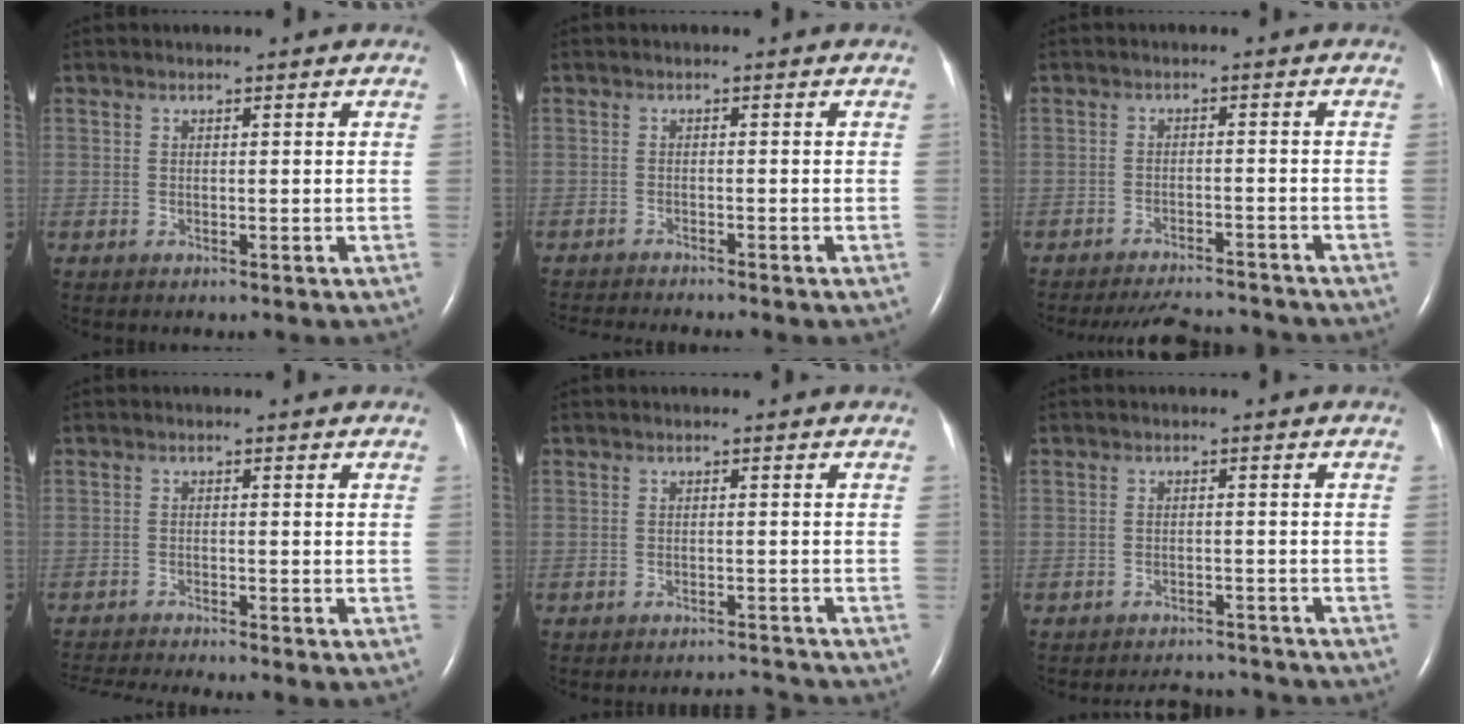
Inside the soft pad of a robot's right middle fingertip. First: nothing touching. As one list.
[{"total": 5.6, "force": [-5.2, -0.6, 1.9], "torque": [-0.020, -0.014, -0.080]}, {"total": 8.6, "force": [-8.3, 1.3, 1.7], "torque": [-0.028, -0.002, -0.115]}, {"total": 5.8, "force": [-5.3, -1.4, 1.9], "torque": [-0.029, -0.015, -0.090]}, {"total": 3.1, "force": [-3.0, -0.6, -0.4], "torque": [0.004, -0.008, -0.044]}, {"total": 7.1, "force": [-6.9, 1.5, 0.8], "torque": [-0.012, 0.002, -0.087]}]